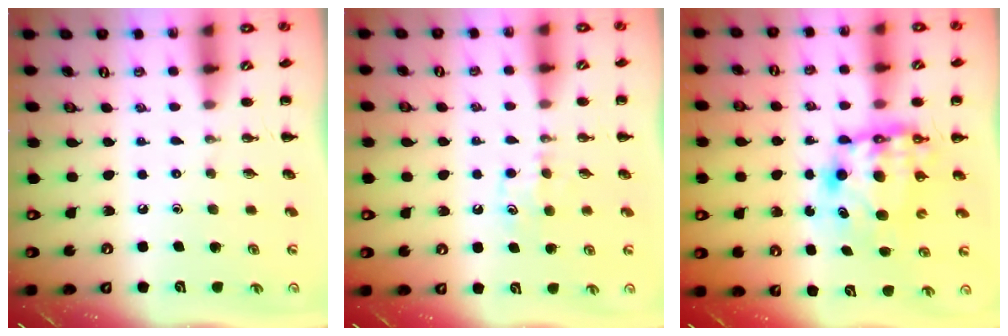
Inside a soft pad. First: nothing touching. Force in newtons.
{"total": 5.6, "press": 5.3, "slide": 1.7}
{"total": 8.5, "press": 8.2, "slide": 2.2}